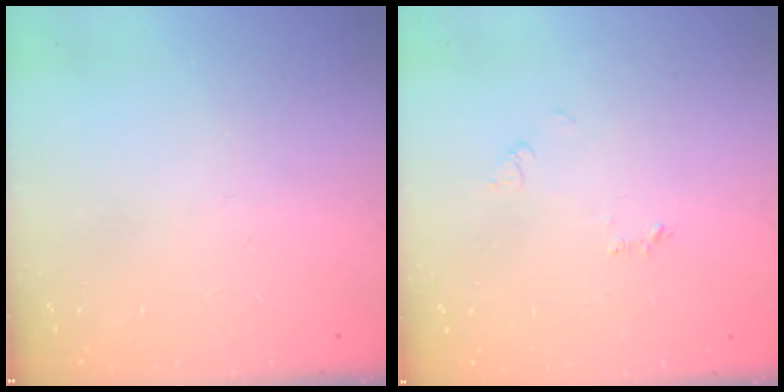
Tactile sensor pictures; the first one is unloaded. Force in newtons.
{"total": 4.1, "press": 4.0, "slide": 0.4}